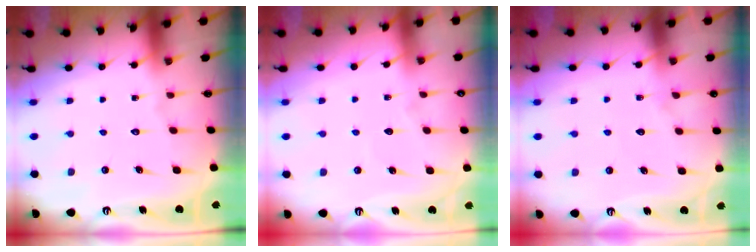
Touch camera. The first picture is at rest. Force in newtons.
{"total": 2.6, "press": 2.6, "slide": 0.4}
{"total": 5.2, "press": 5.2, "slide": 0.6}